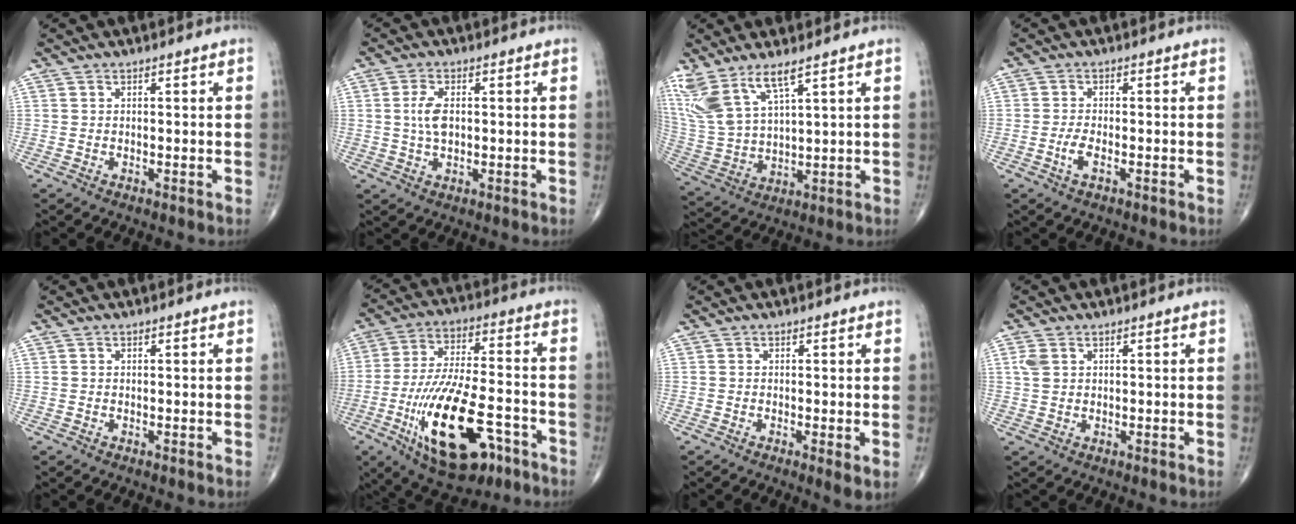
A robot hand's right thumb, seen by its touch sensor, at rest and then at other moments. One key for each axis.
{"total": 4.7, "fx": 0.5, "fy": 2.5, "fz": 4.0, "tx": -0.085, "ty": 0.000, "tz": 0.009}
{"total": 11.9, "fx": 7.9, "fy": 3.5, "fz": 8.2, "tx": -0.187, "ty": -0.029, "tz": 0.177}
{"total": 2.7, "fx": -1.1, "fy": 1.0, "fz": 2.2, "tx": -0.053, "ty": 0.005, "tz": -0.021}
{"total": 0.0}
{"total": 21.4, "fx": -8.8, "fy": 9.1, "fz": 17.3, "tx": -0.323, "ty": 0.026, "tz": -0.137}
{"total": 2.3, "fx": -0.4, "fy": 0.5, "fz": 2.2, "tx": -0.040, "ty": -0.011, "tz": -0.011}
{"total": 2.7, "fx": 1.0, "fy": 1.8, "fz": 1.7, "tx": -0.039, "ty": 0.004, "tz": 0.026}